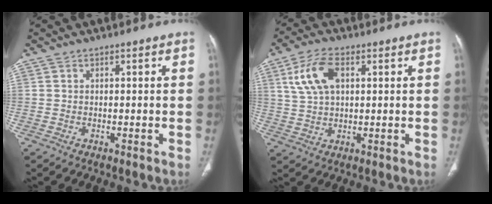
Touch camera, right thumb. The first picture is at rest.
{"total": 9.0, "force": [3.0, 4.9, 6.9], "torque": [-0.141, 0.006, 0.059]}